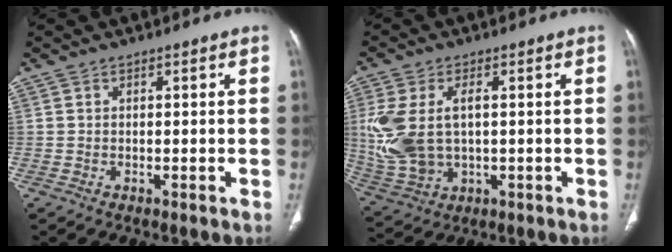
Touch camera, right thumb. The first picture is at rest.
{"total": 13.7, "force": [0.9, 8.3, 10.9], "torque": [-0.250, 0.000, 0.034]}